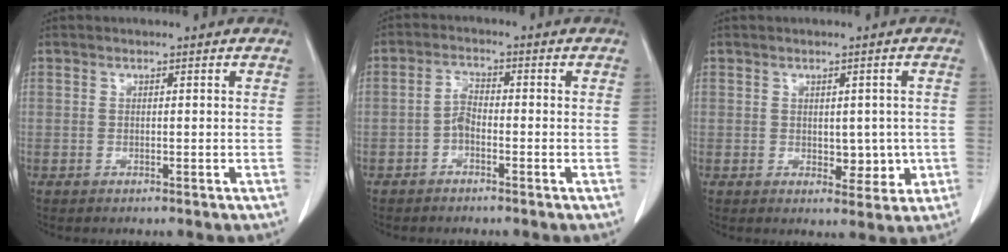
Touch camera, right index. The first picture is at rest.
{"total": 2.6, "force": [-1.1, 1.2, 1.9], "torque": [-0.036, 0.006, -0.025]}
{"total": 4.5, "force": [-0.3, 2.7, 3.6], "torque": [-0.037, 0.001, 0.005]}